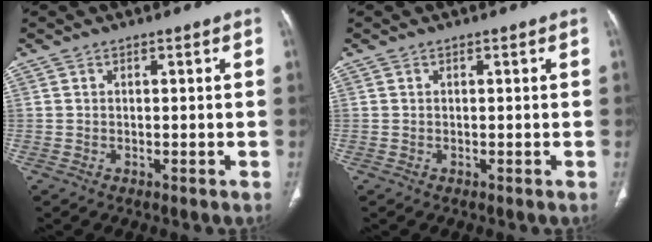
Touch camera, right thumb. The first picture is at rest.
{"total": 0.0}